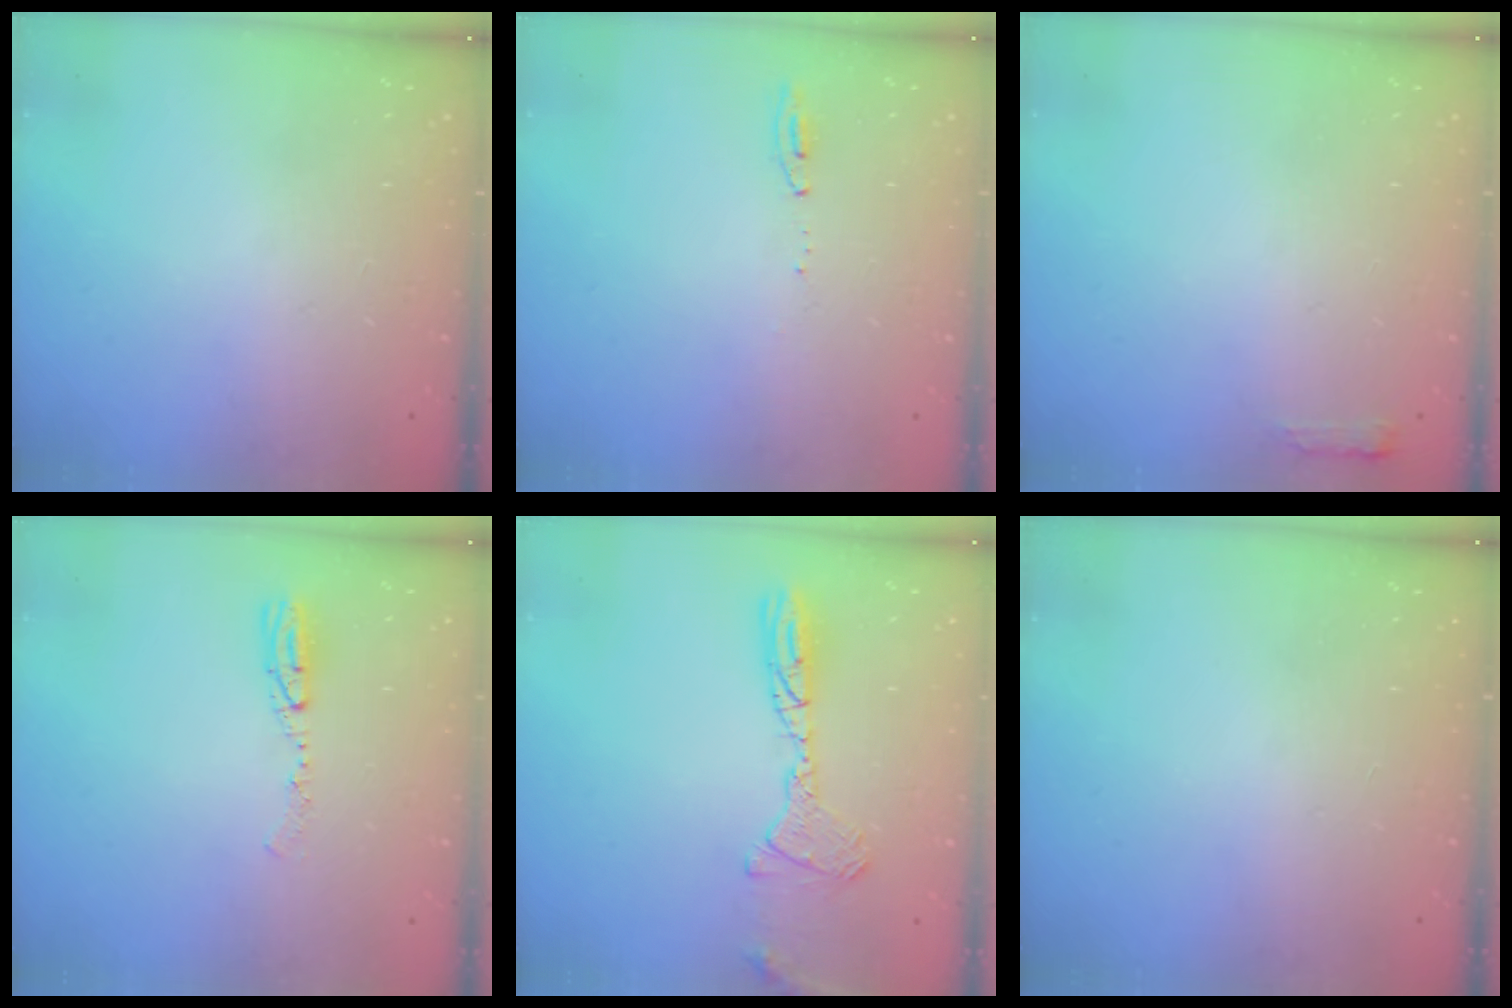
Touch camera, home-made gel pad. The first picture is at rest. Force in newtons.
{"total": 6.0, "press": 5.8, "slide": 1.5}
{"total": 2.7, "press": 2.6, "slide": 0.5}
{"total": 6.3, "press": 6.0, "slide": 1.7}
{"total": 13.0, "press": 12.6, "slide": 3.3}
{"total": 0.0}